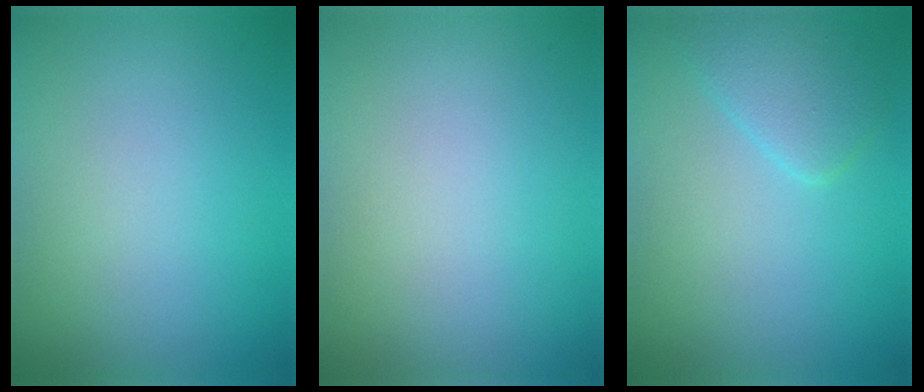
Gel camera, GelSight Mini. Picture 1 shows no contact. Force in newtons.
{"total": 0.0}
{"total": 2.5, "press": 2.5, "slide": 0.1}